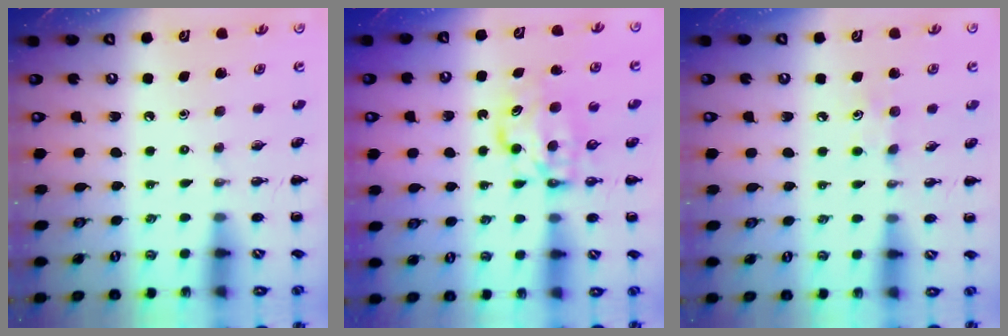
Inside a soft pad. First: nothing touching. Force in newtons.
{"total": 6.8, "press": 6.8, "slide": 0.4}
{"total": 6.3, "press": 6.0, "slide": 2.0}